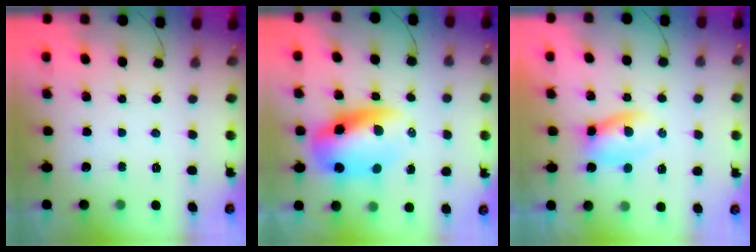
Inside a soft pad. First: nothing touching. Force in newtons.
{"total": 11.9, "press": 11.5, "slide": 3.0}
{"total": 3.4, "press": 3.1, "slide": 1.2}